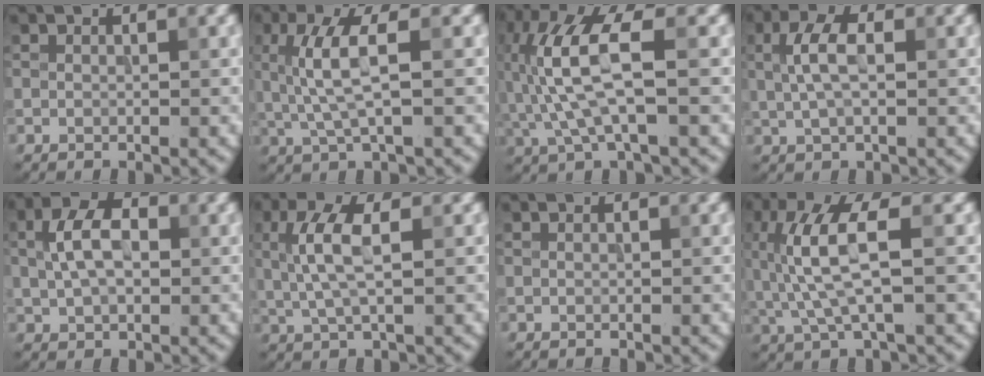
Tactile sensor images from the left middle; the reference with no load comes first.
{"total": 4.4, "force": [0.6, 1.0, 4.3], "torque": [-0.094, 0.003, 0.016]}
{"total": 7.5, "force": [-0.1, 2.4, 7.1], "torque": [-0.172, 0.018, -0.003]}
{"total": 3.7, "force": [0.6, 1.7, 3.2], "torque": [-0.070, 0.006, 0.010]}
{"total": 5.2, "force": [0.7, 3.2, 4.0], "torque": [-0.081, 0.007, 0.008]}
{"total": 4.2, "force": [0.7, 1.3, 3.9], "torque": [-0.088, 0.004, 0.013]}
{"total": 0.0}
{"total": 6.1, "force": [0.5, 1.7, 5.8], "torque": [-0.137, 0.005, 0.011]}